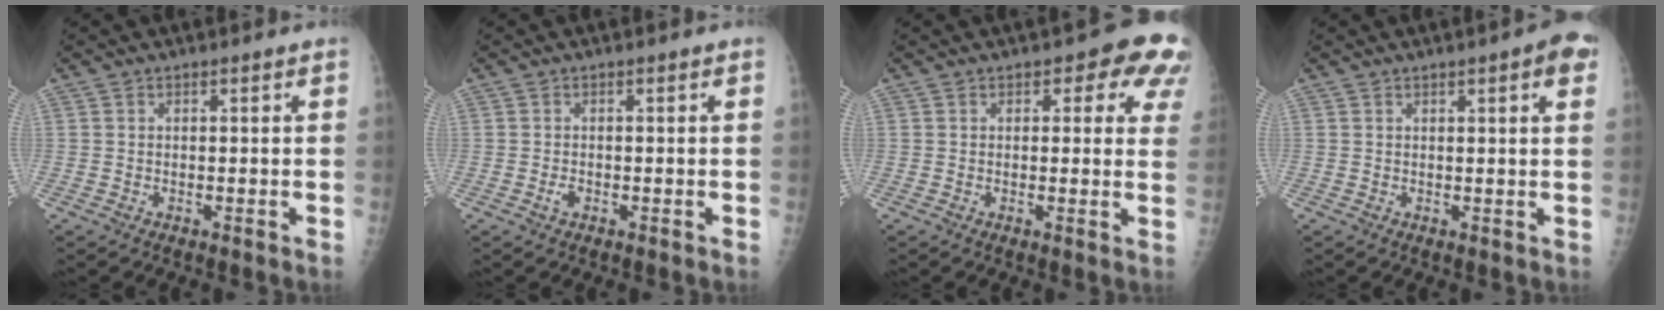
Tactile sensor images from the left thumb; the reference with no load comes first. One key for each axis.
{"total": 1.2, "fx": -0.3, "fy": 0.7, "fz": 0.9, "tx": -0.017, "ty": 0.003, "tz": -0.005}
{"total": 8.5, "fx": 4.3, "fy": 4.3, "fz": 6.0, "tx": -0.018, "ty": -0.010, "tz": 0.039}
{"total": 5.2, "fx": 2.4, "fy": 0.9, "fz": 4.5, "tx": -0.048, "ty": -0.003, "tz": 0.025}